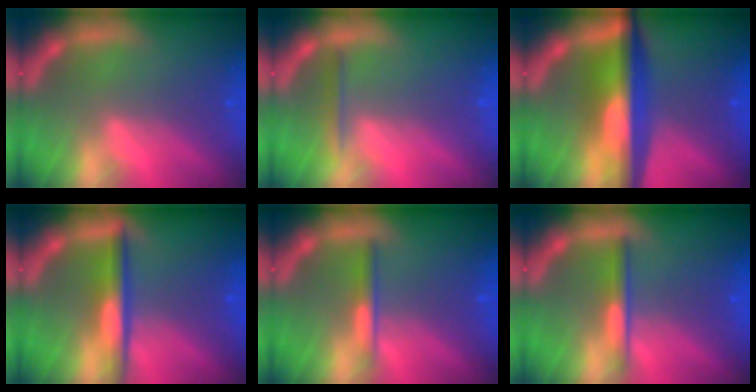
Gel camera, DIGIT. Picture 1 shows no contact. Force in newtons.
{"total": 1.4}
{"total": 9.1}
{"total": 4.0}
{"total": 1.9}
{"total": 2.4}